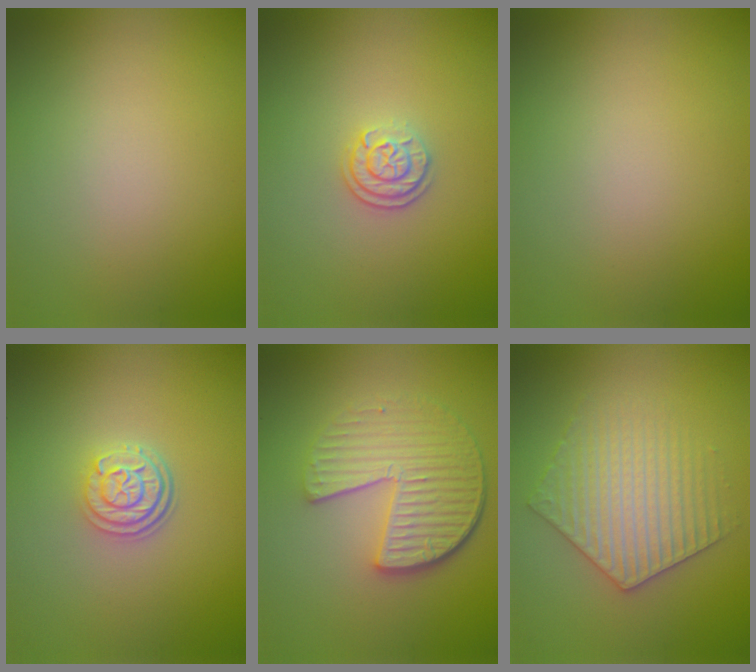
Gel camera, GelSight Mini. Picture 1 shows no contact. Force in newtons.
{"total": 2.3, "press": 1.9, "slide": 1.2}
{"total": 0.0}
{"total": 3.0, "press": 2.4, "slide": 1.7}
{"total": 5.6, "press": 4.2, "slide": 3.8}
{"total": 3.8, "press": 3.8, "slide": 0.6}